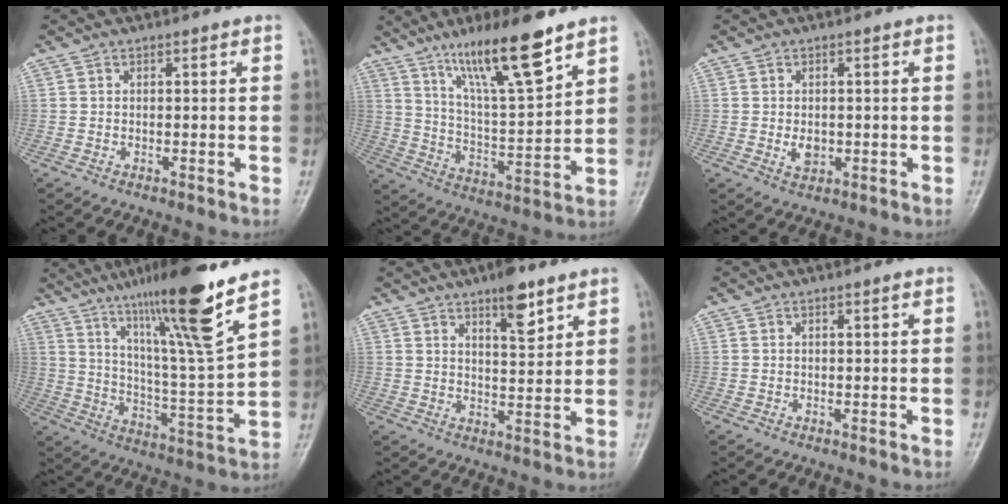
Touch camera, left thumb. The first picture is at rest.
{"total": 15.7, "force": [10.6, 2.5, 11.3], "torque": [-0.188, -0.062, 0.196]}
{"total": 2.9, "force": [-0.3, 2.1, 2.0], "torque": [-0.027, -0.003, 0.000]}
{"total": 20.0, "force": [13.2, 0.8, 15.1], "torque": [-0.234, -0.068, 0.222]}
{"total": 7.6, "force": [4.9, 2.4, 5.3], "torque": [-0.066, -0.031, 0.074]}
{"total": 0.9, "force": [0.4, 0.3, 0.8], "torque": [-0.012, 0.001, 0.006]}